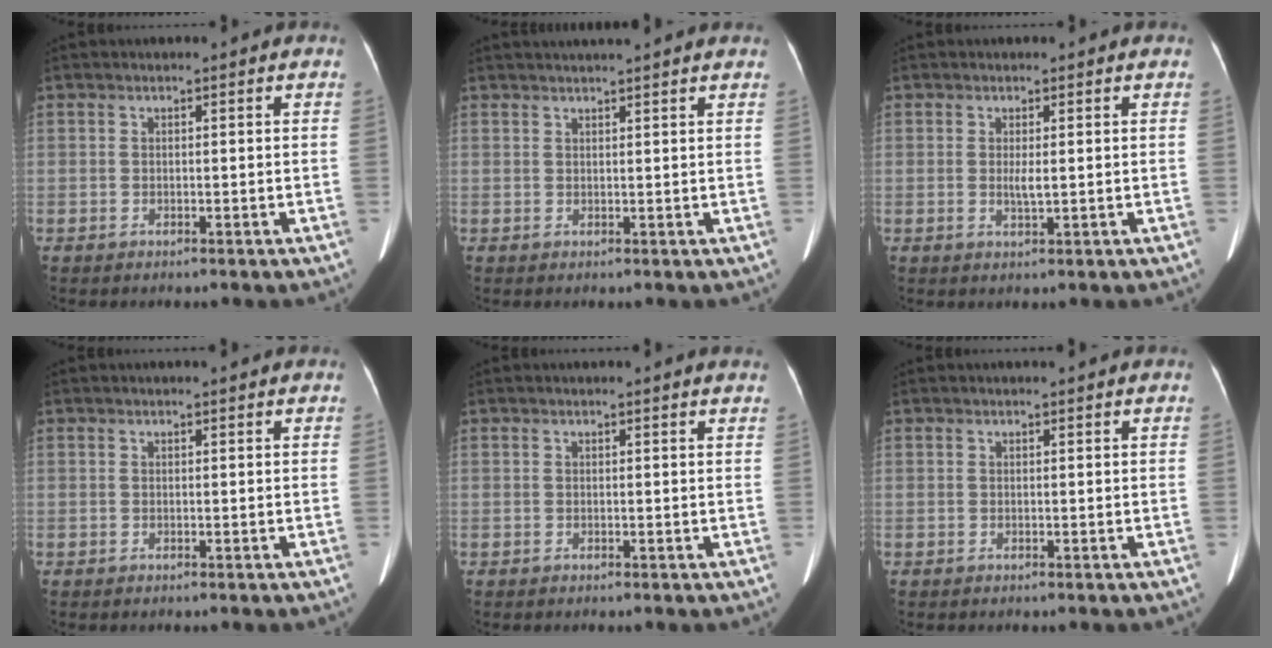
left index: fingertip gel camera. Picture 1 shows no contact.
{"total": 6.7, "force": [6.0, -0.4, 2.9], "torque": [-0.039, 0.032, 0.072]}
{"total": 1.6, "force": [0.1, 0.2, 1.6], "torque": [-0.034, -0.004, 0.004]}
{"total": 1.6, "force": [1.5, 0.1, 0.5], "torque": [-0.009, 0.012, 0.021]}
{"total": 3.8, "force": [3.6, -0.4, 1.3], "torque": [-0.017, 0.009, 0.030]}
{"total": 1.6, "force": [1.5, -0.1, 0.6], "torque": [-0.008, 0.009, 0.022]}